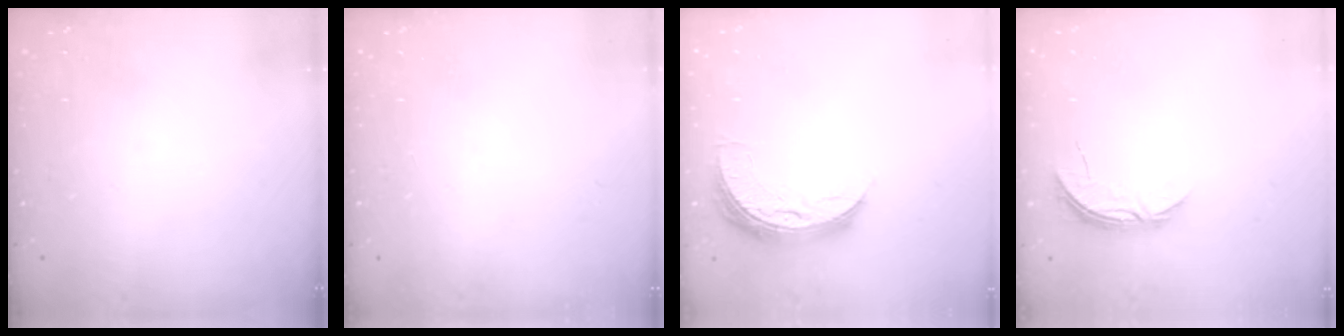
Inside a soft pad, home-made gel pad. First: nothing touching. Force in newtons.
{"total": 0.0}
{"total": 8.6, "press": 8.5, "slide": 0.5}
{"total": 5.4, "press": 5.4, "slide": 0.6}